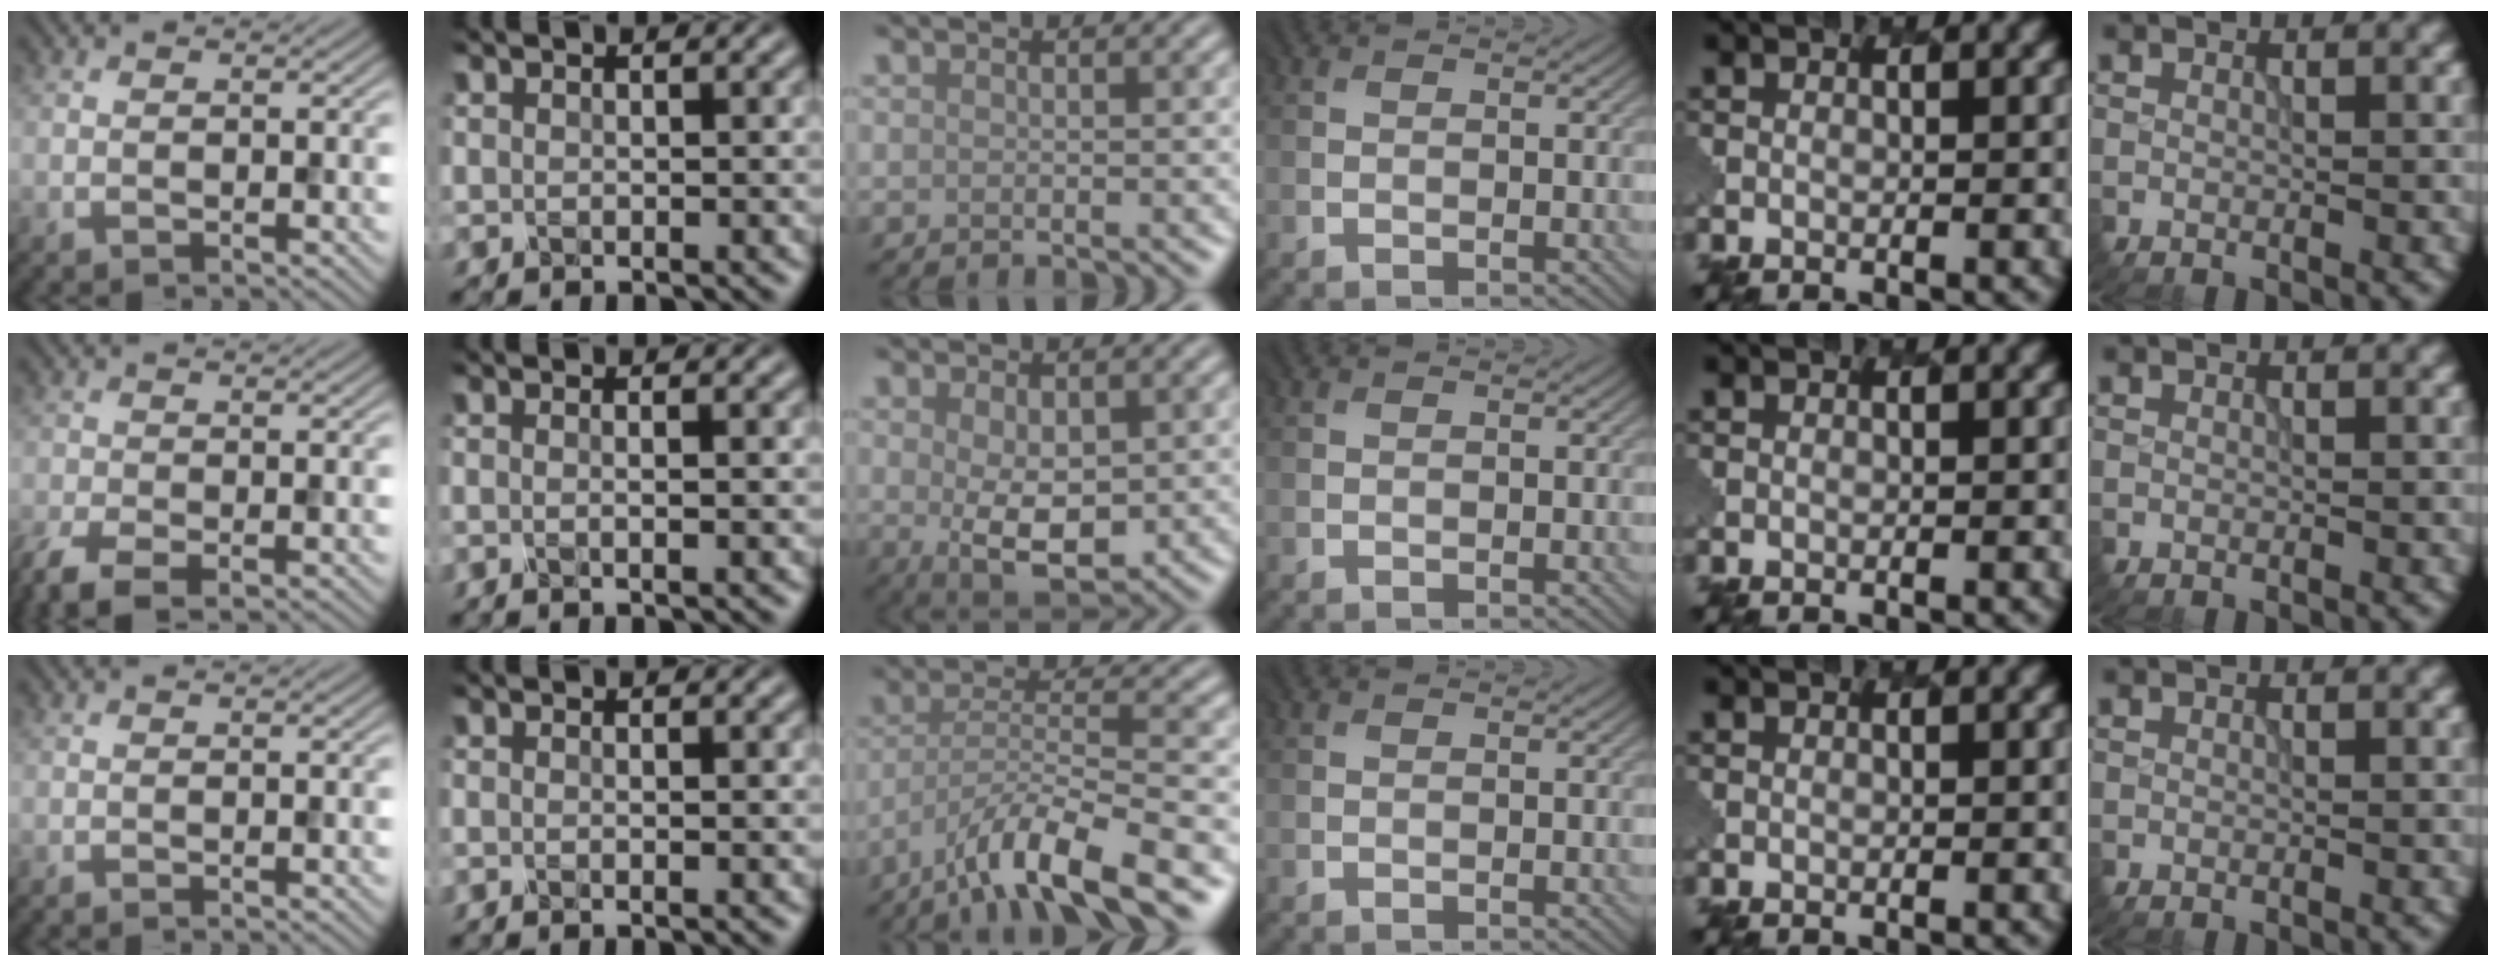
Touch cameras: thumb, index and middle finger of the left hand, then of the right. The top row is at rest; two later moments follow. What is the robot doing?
{"motion": "dispense", "object": "oil cruet"}